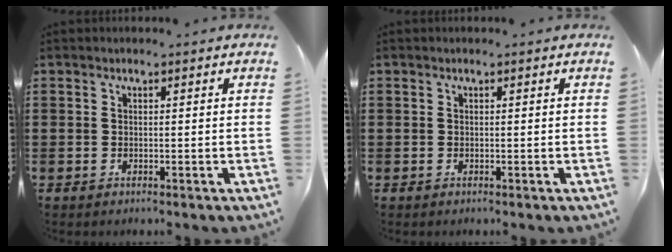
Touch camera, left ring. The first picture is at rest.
{"total": 0.0}